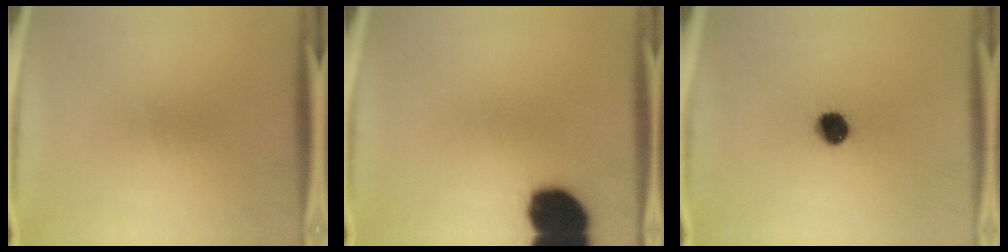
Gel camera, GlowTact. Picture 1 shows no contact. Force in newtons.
{"total": 15.0}
{"total": 6.5}